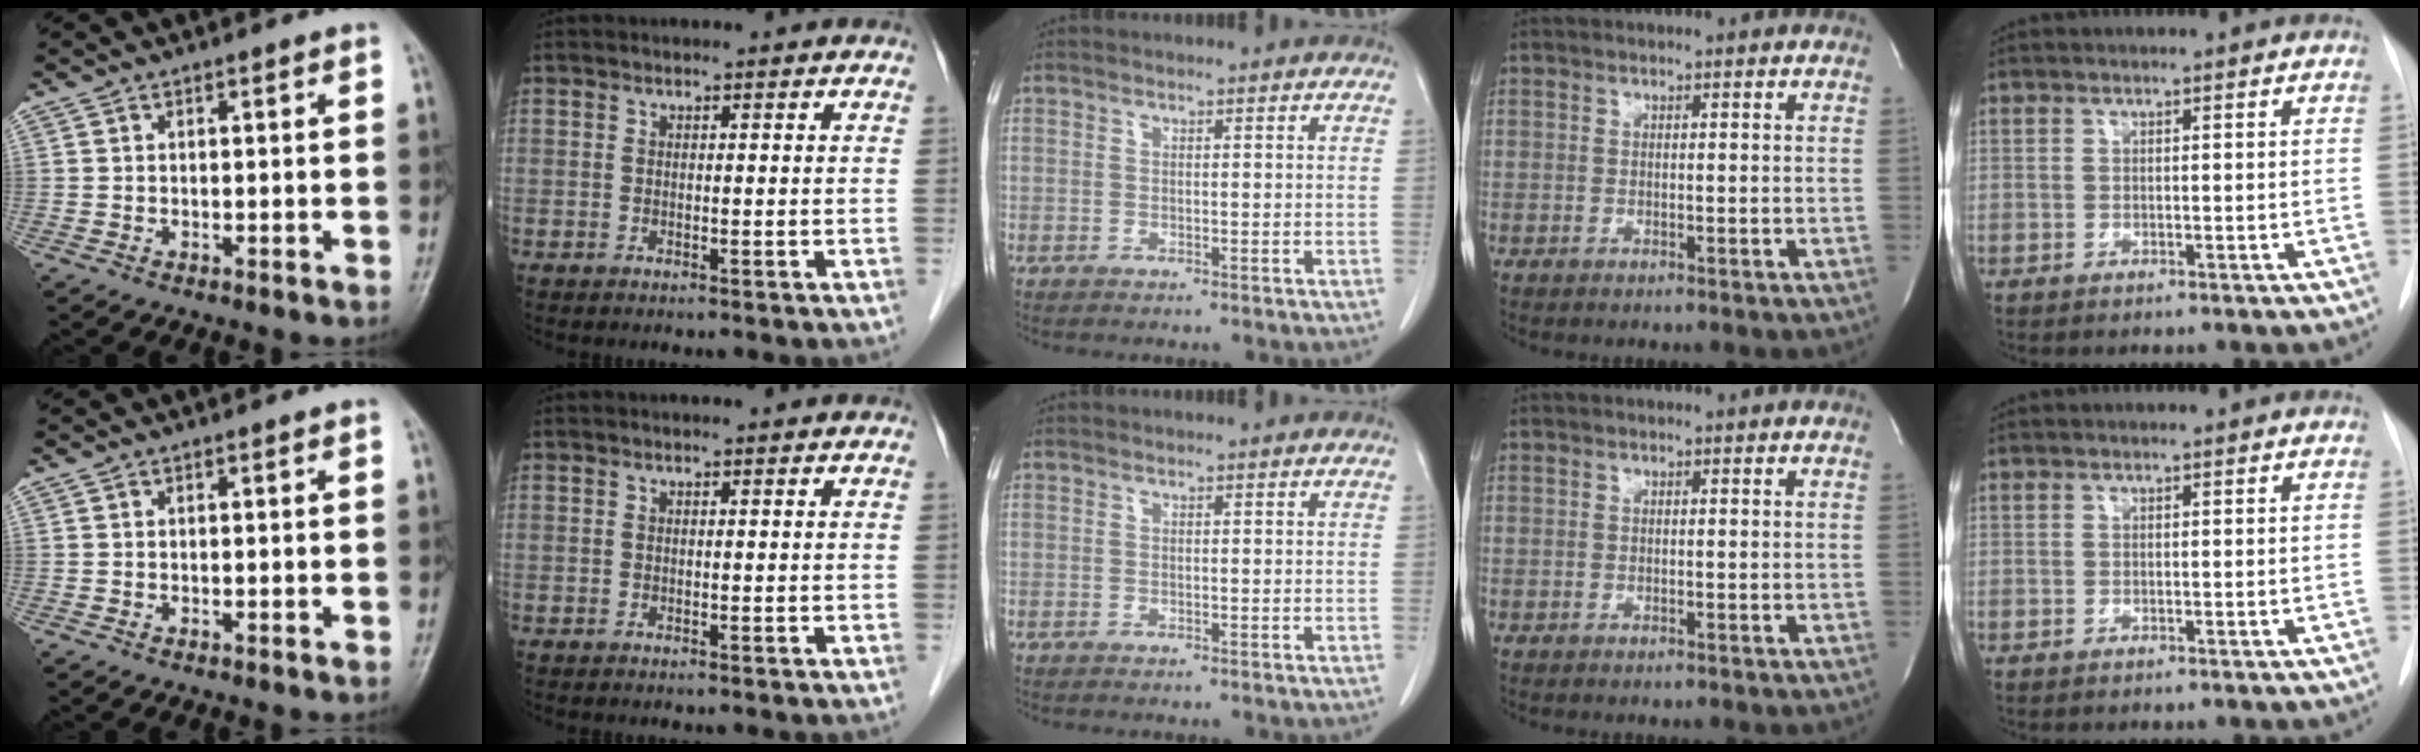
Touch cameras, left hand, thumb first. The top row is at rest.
{}